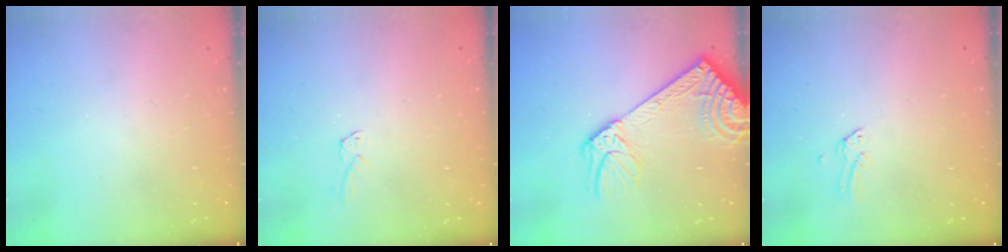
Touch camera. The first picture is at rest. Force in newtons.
{"total": 2.3, "press": 2.3, "slide": 0.3}
{"total": 15.8, "press": 15.4, "slide": 3.6}
{"total": 0.0}